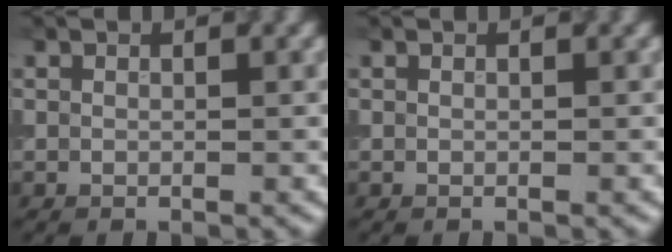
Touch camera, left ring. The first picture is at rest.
{"total": 0.0}